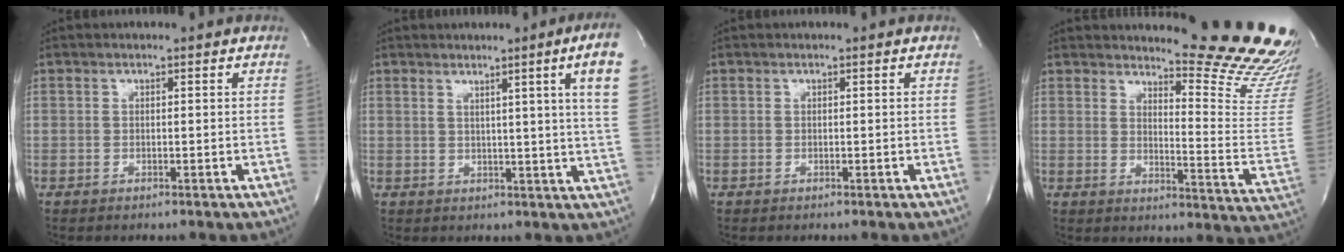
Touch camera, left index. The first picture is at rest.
{"total": 9.4, "force": [4.9, -2.2, 7.7], "torque": [-0.097, -0.031, 0.043]}
{"total": 0.0}
{"total": 18.1, "force": [17.0, 0.3, 6.3], "torque": [-0.083, -0.154, 0.190]}